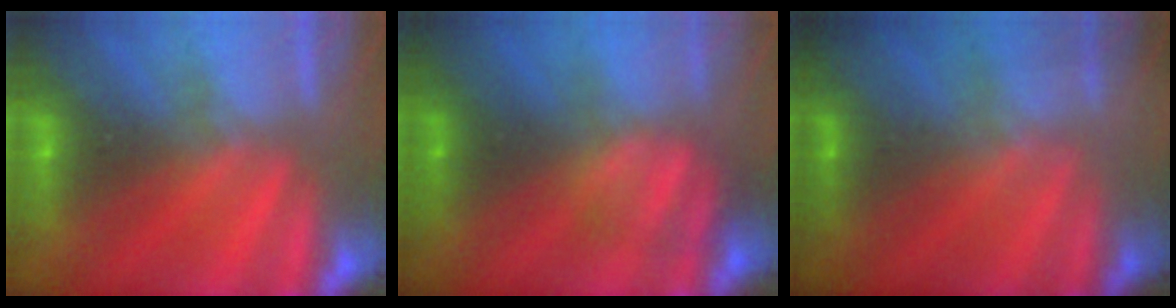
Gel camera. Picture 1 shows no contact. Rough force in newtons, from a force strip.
{"total": 2.5}
{"total": 1.9}